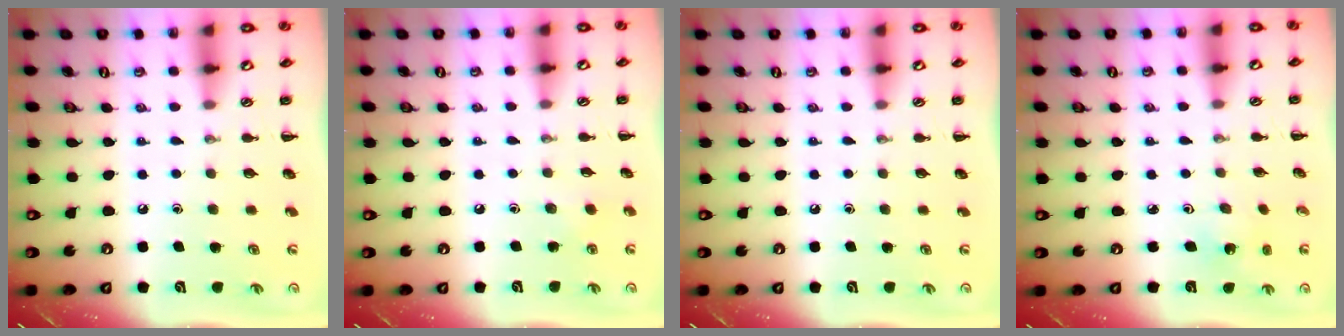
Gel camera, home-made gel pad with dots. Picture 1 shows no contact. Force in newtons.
{"total": 1.7, "press": 1.6, "slide": 0.6}
{"total": 0.0}
{"total": 2.1, "press": 1.9, "slide": 0.7}